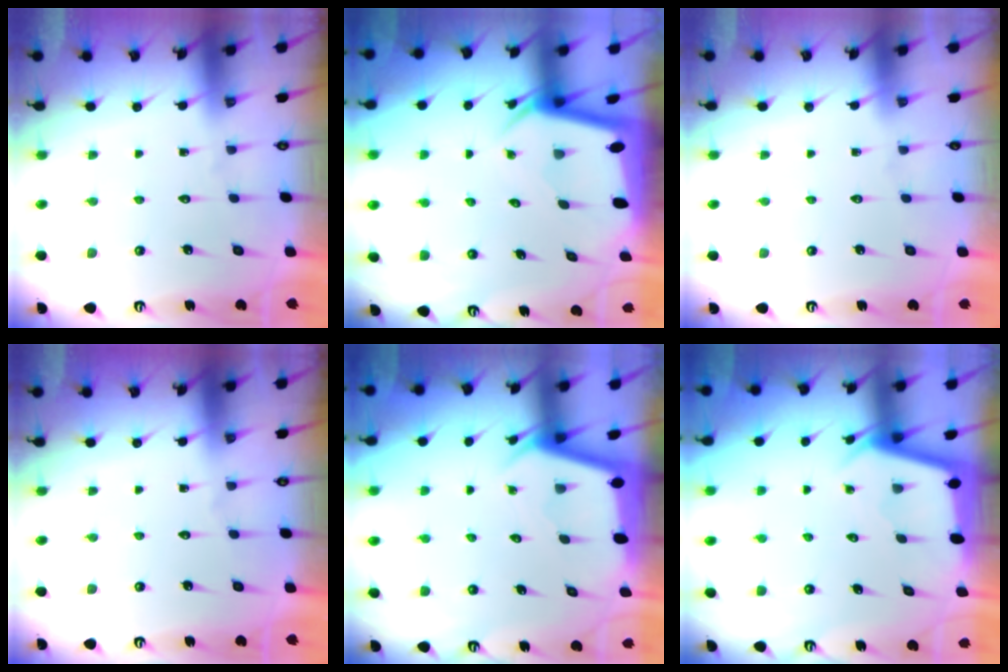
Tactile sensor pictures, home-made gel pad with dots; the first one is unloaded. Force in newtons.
{"total": 4.0, "press": 4.0, "slide": 0.3}
{"total": 0.0}
{"total": 0.0}
{"total": 2.3, "press": 2.3, "slide": 0.2}
{"total": 2.8, "press": 2.8, "slide": 0.4}